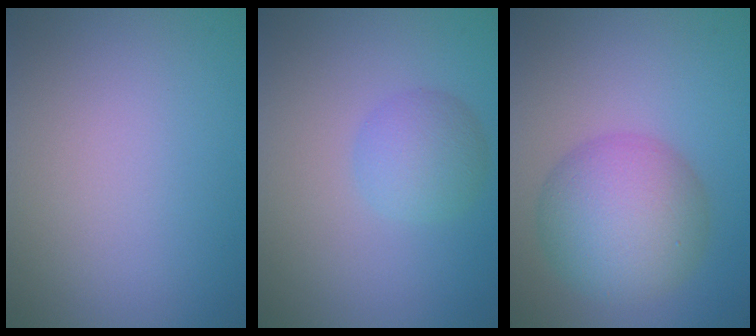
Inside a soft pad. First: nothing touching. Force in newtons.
{"total": 2.9, "press": 2.9, "slide": 0.2}
{"total": 7.5, "press": 7.5, "slide": 0.0}